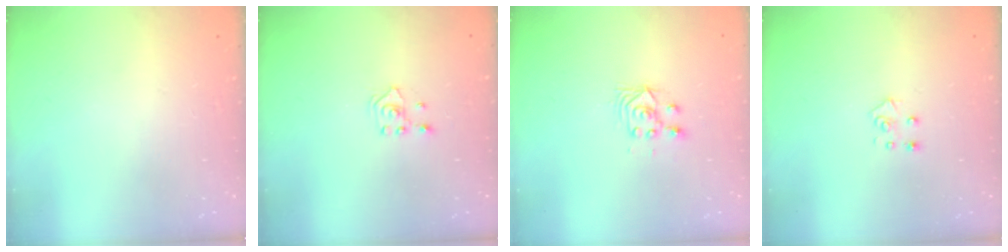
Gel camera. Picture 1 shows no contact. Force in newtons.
{"total": 2.0, "press": 1.8, "slide": 0.9}
{"total": 4.1, "press": 3.9, "slide": 1.3}
{"total": 4.7, "press": 4.7, "slide": 0.4}